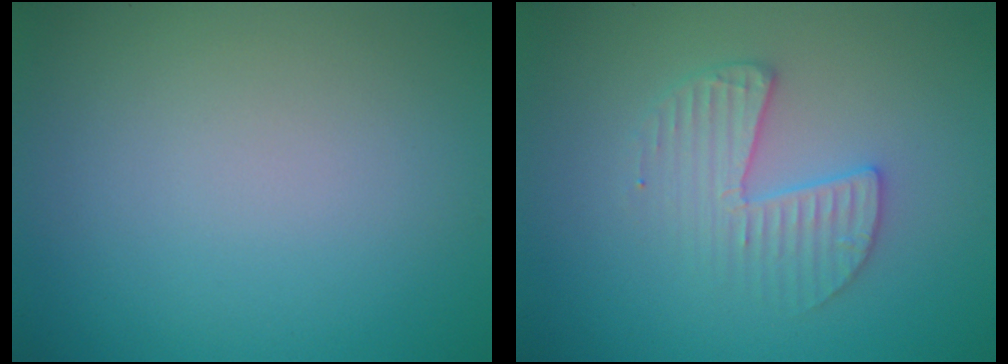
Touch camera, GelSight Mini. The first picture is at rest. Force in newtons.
{"total": 3.1, "press": 3.0, "slide": 0.5}